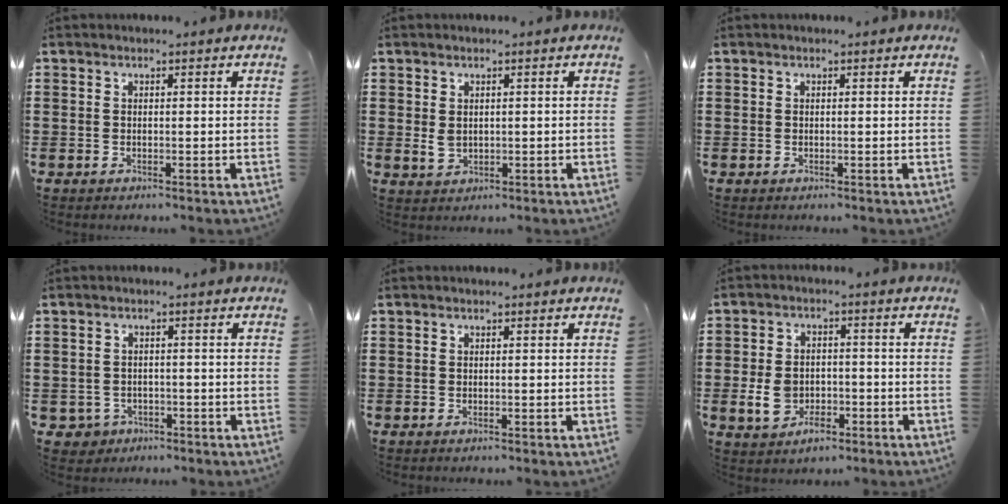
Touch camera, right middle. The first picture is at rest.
{"total": 2.2, "force": [0.3, 1.7, 1.4], "torque": [-0.037, 0.005, 0.003]}
{"total": 0.0}
{"total": 2.0, "force": [-1.3, 1.4, 0.1], "torque": [-0.012, 0.001, -0.031]}
{"total": 0.0}
{"total": 5.3, "force": [-2.1, 3.6, 3.3], "torque": [-0.066, 0.000, -0.044]}